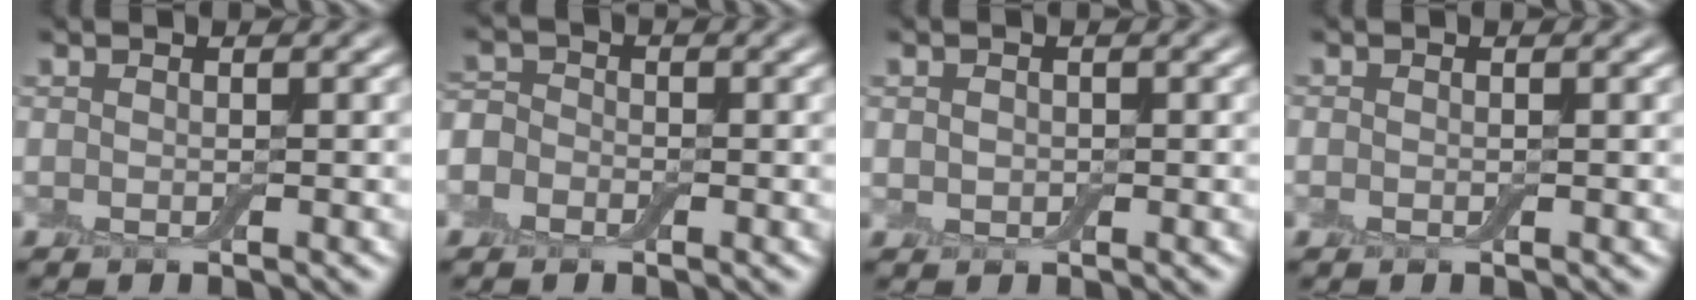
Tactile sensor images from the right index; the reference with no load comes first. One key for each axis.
{"total": 3.1, "fx": -1.4, "fy": 2.5, "fz": 1.2, "tx": -0.014, "ty": 0.012, "tz": -0.045}
{"total": 1.1, "fx": 0.2, "fy": 1.0, "fz": 0.3, "tx": 0.004, "ty": 0.005, "tz": -0.005}
{"total": 0.0}